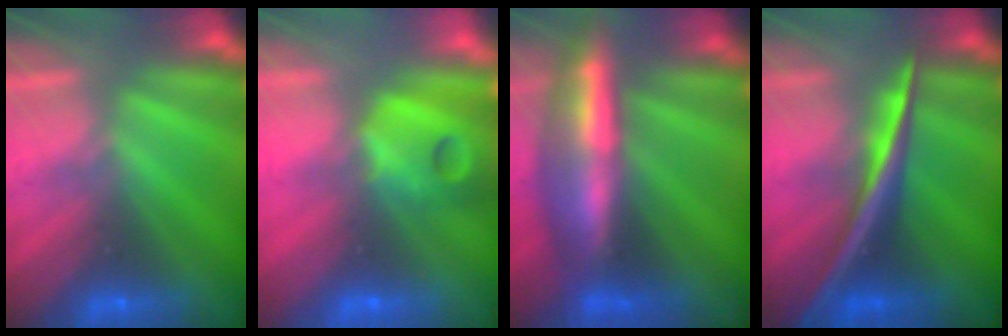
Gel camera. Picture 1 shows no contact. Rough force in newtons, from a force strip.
{"total": 9.8}
{"total": 9.0}
{"total": 2.6}